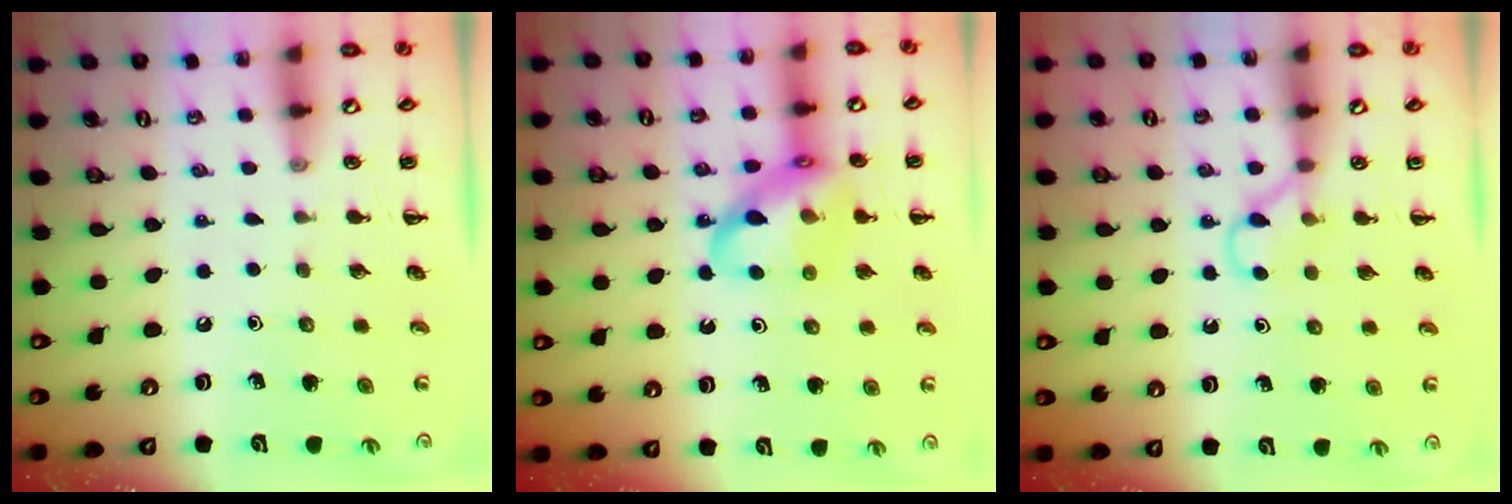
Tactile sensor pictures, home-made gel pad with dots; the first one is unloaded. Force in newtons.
{"total": 16.6, "press": 16.3, "slide": 3.1}
{"total": 3.9, "press": 3.7, "slide": 1.2}